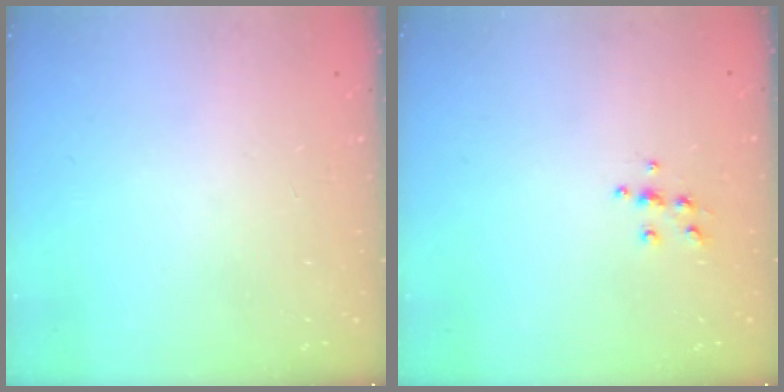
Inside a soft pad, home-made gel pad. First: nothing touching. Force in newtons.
{"total": 5.3, "press": 5.2, "slide": 0.5}